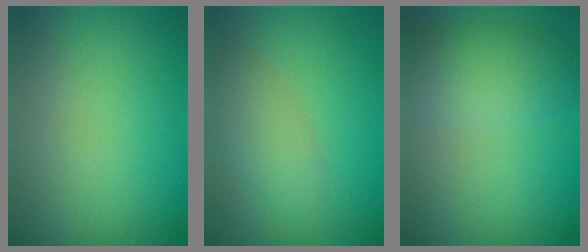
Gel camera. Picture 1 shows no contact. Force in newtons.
{"total": 3.0, "press": 3.0, "slide": 0.1}
{"total": 4.6, "press": 4.6, "slide": 0.2}